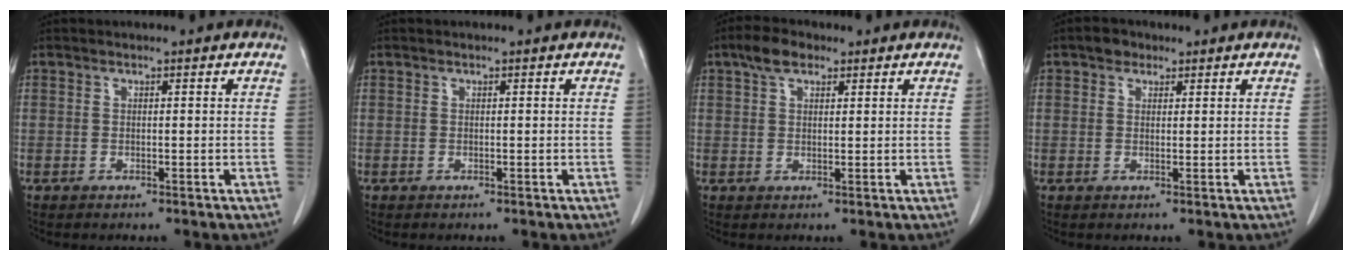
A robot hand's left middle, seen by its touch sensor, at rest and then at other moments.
{"total": 0.0}
{"total": 4.0, "force": [2.5, 1.9, 2.4], "torque": [-0.051, 0.012, 0.045]}
{"total": 2.0, "force": [1.3, 1.4, 0.7], "torque": [-0.012, 0.005, 0.018]}